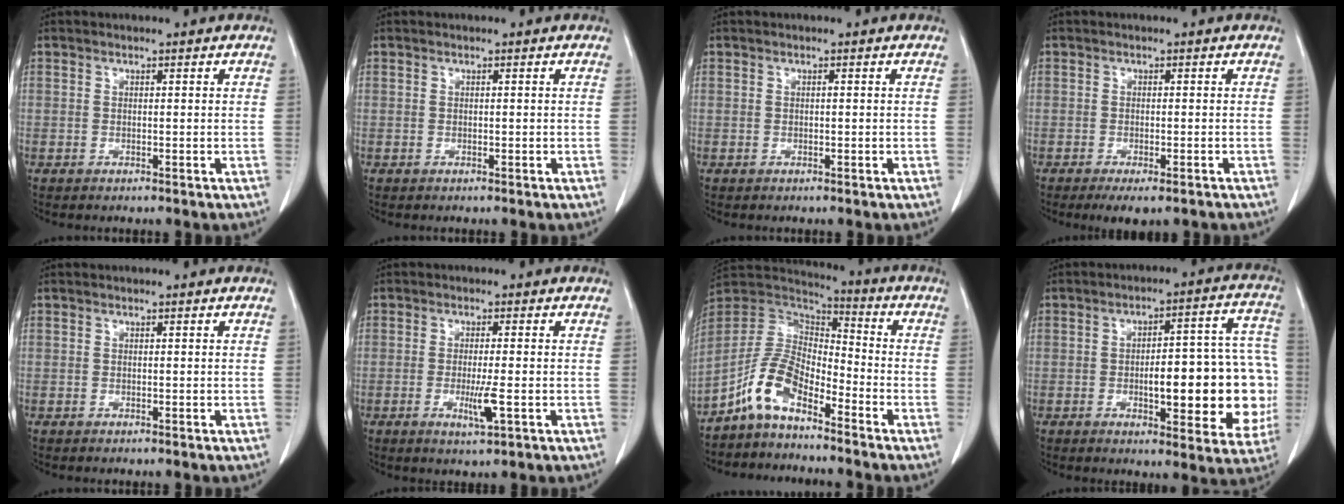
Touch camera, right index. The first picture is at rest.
{"total": 0.0}
{"total": 0.0}
{"total": 5.4, "force": [-4.0, 1.5, 3.2], "torque": [-0.037, -0.009, -0.056]}
{"total": 0.0}
{"total": 3.9, "force": [-1.1, 0.1, 3.8], "torque": [-0.071, -0.009, -0.018]}
{"total": 9.4, "force": [-6.1, 4.0, 5.9], "torque": [-0.139, 0.023, -0.126]}
{"total": 18.3, "force": [-2.6, 5.4, 17.2], "torque": [-0.163, 0.041, -0.019]}